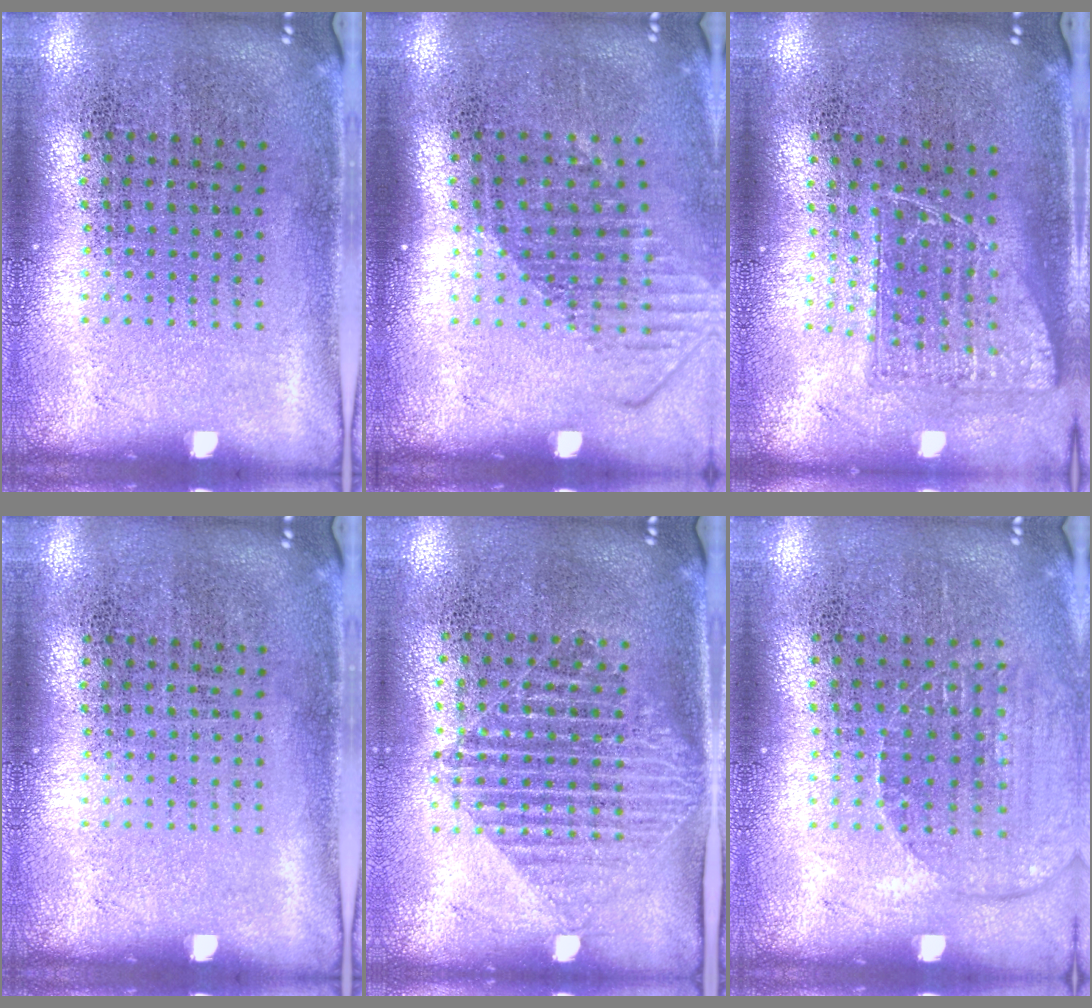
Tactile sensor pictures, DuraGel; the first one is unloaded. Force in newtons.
{"total": 1.6, "press": 1.2, "slide": 1.0}
{"total": 1.1, "press": 0.9, "slide": 0.6}
{"total": 0.0}
{"total": 1.5, "press": 1.3, "slide": 0.8}
{"total": 1.2, "press": 1.2, "slide": 0.1}